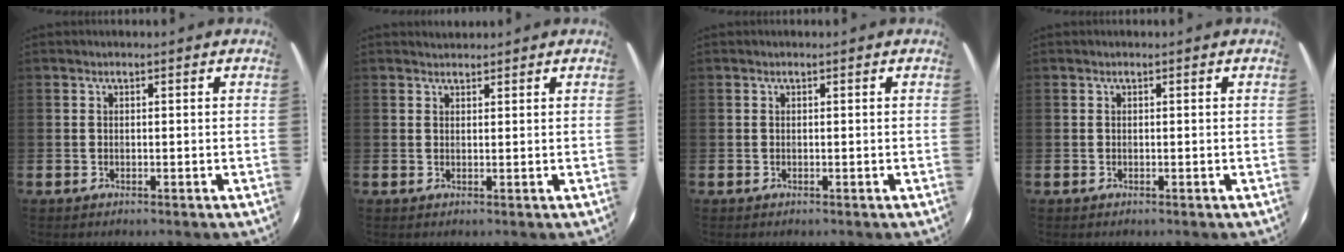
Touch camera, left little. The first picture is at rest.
{"total": 1.1, "force": [1.0, 0.3, -0.2], "torque": [0.011, 0.001, 0.019]}
{"total": 0.0}
{"total": 0.0}